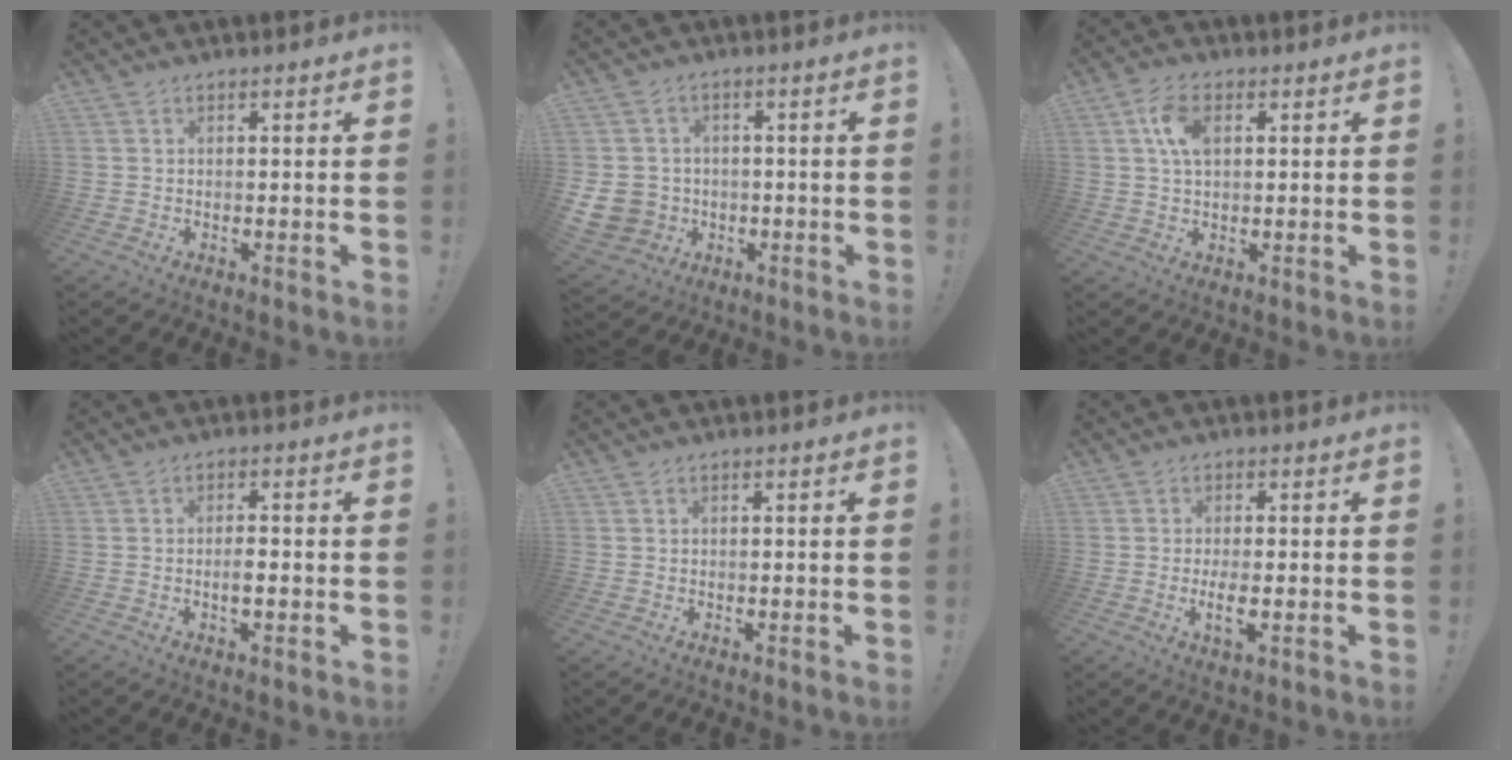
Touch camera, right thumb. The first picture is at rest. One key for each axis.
{"total": 8.6, "fx": -1.7, "fy": 7.7, "fz": 3.4, "tx": -0.074, "ty": 0.013, "tz": -0.023}
{"total": 7.4, "fx": 2.0, "fy": 4.3, "fz": 5.7, "tx": -0.110, "ty": 0.004, "tz": 0.037}
{"total": 3.3, "fx": -0.9, "fy": 1.1, "fz": 3.0, "tx": -0.041, "ty": 0.001, "tz": -0.018}
{"total": 0.0}
{"total": 4.5, "fx": -1.0, "fy": 1.1, "fz": 4.2, "tx": -0.079, "ty": -0.008, "tz": -0.019}